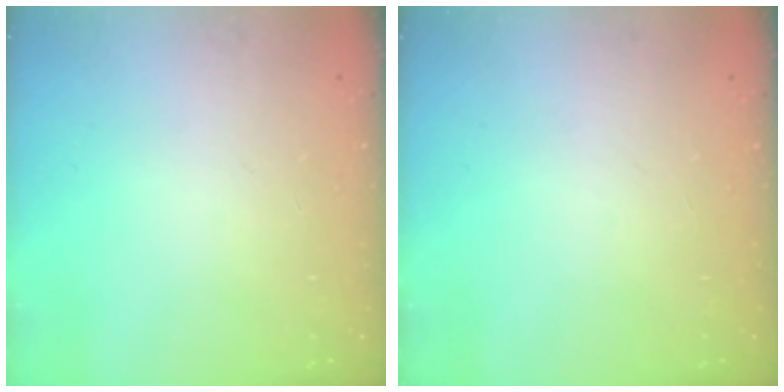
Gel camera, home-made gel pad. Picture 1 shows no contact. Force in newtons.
{"total": 0.0}